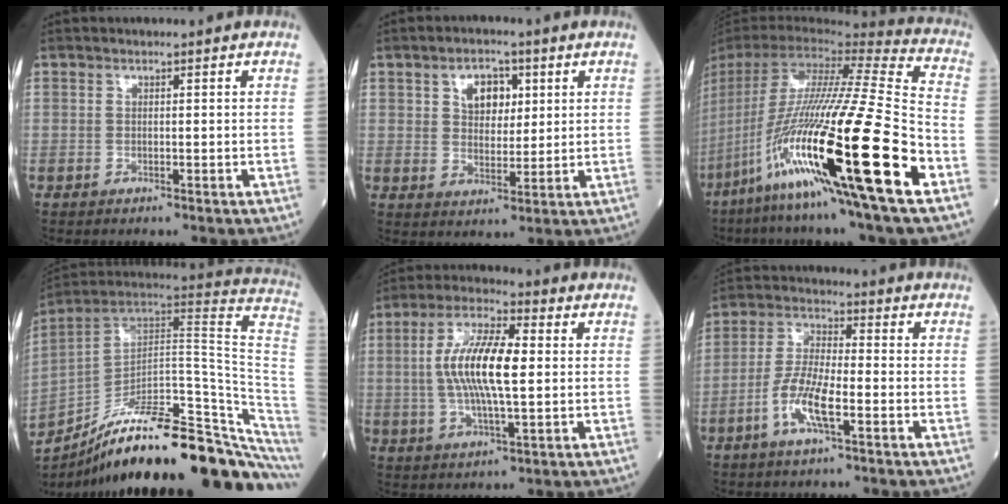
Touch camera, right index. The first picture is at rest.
{"total": 5.5, "force": [2.1, 3.4, 3.7], "torque": [-0.063, 0.009, 0.038]}
{"total": 34.8, "force": [-12.3, 2.3, 32.5], "torque": [-0.591, -0.067, -0.224]}
{"total": 28.8, "force": [-21.2, 3.3, 19.2], "torque": [-0.194, 0.008, -0.315]}
{"total": 11.8, "force": [0.6, 2.7, 11.5], "torque": [-0.231, 0.008, 0.010]}
{"total": 8.1, "force": [-3.4, 1.5, 7.2], "torque": [-0.154, -0.001, -0.068]}